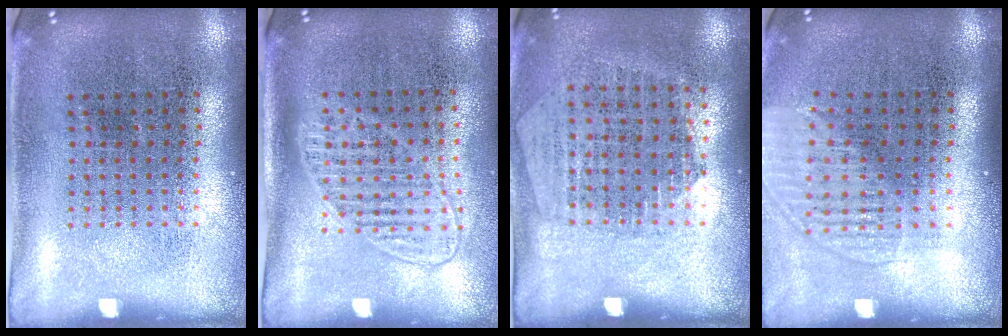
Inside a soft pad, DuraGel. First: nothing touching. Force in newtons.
{"total": 1.4, "press": 1.2, "slide": 0.7}
{"total": 1.3, "press": 1.1, "slide": 0.5}
{"total": 1.4, "press": 1.2, "slide": 0.6}